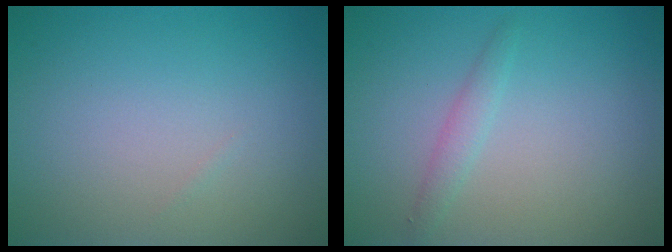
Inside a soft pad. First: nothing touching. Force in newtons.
{"total": 1.3, "press": 1.2, "slide": 0.0}